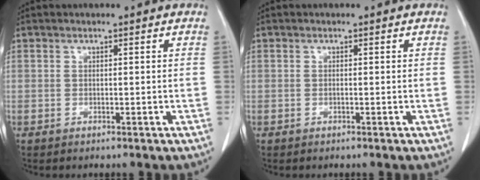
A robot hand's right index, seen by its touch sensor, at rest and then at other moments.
{"total": 0.0}